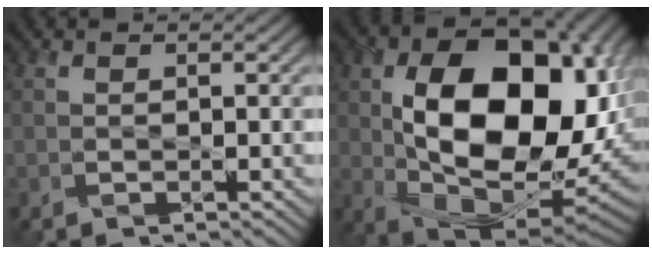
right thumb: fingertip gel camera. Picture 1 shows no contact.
{"total": 18.8, "force": [1.3, 11.5, 14.8], "torque": [-0.253, -0.019, 0.029]}